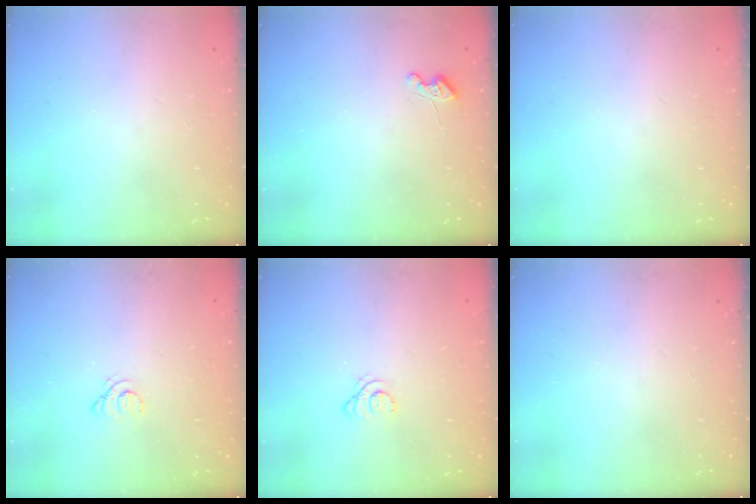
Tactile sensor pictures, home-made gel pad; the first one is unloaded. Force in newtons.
{"total": 4.2, "press": 4.2, "slide": 0.4}
{"total": 0.0}
{"total": 1.4, "press": 1.4, "slide": 0.2}
{"total": 2.0, "press": 2.0, "slide": 0.2}
{"total": 0.0}